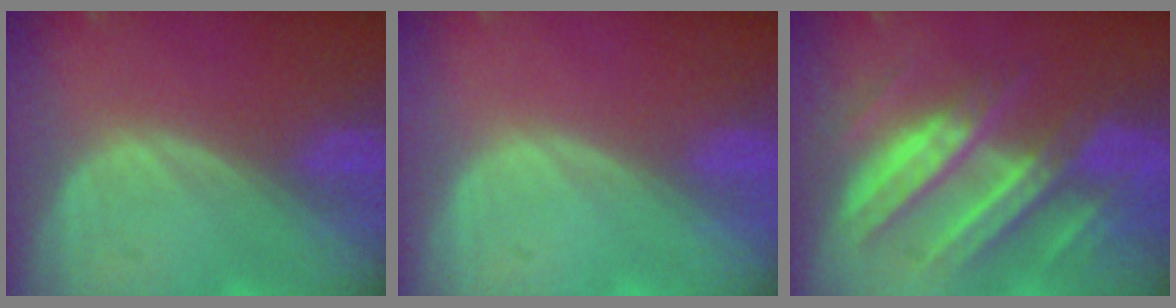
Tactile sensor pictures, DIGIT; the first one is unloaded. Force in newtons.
{"total": 0.0}
{"total": 11.3, "press": 11.2, "slide": 1.1}